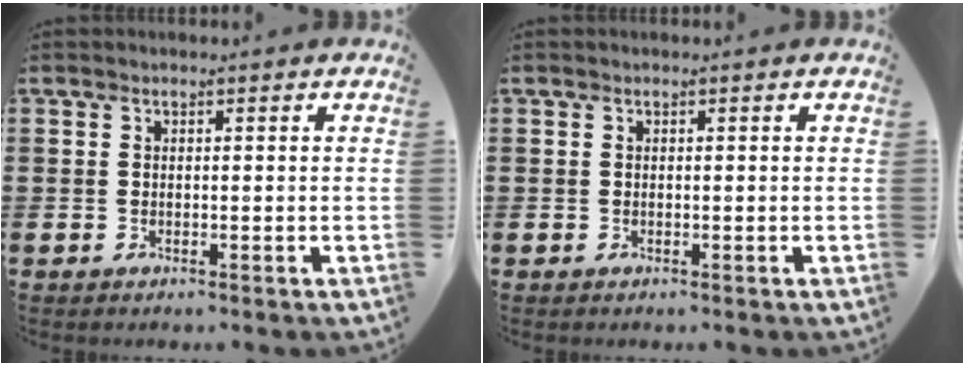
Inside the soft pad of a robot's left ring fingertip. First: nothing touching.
{"total": 0.0}